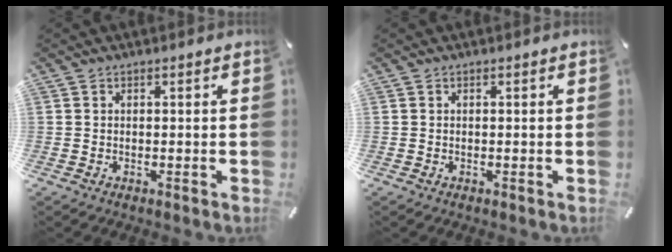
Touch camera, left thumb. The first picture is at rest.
{"total": 0.0}